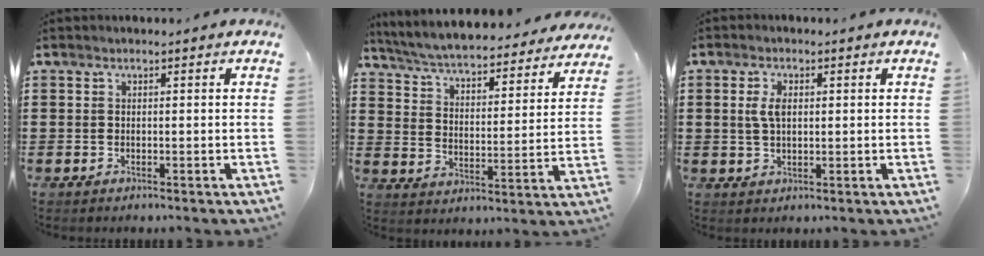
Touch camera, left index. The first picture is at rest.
{"total": 5.4, "force": [5.3, -0.3, 1.0], "torque": [-0.045, -0.039, 0.086]}
{"total": 3.4, "force": [0.7, 1.7, 2.8], "torque": [-0.062, 0.010, 0.010]}